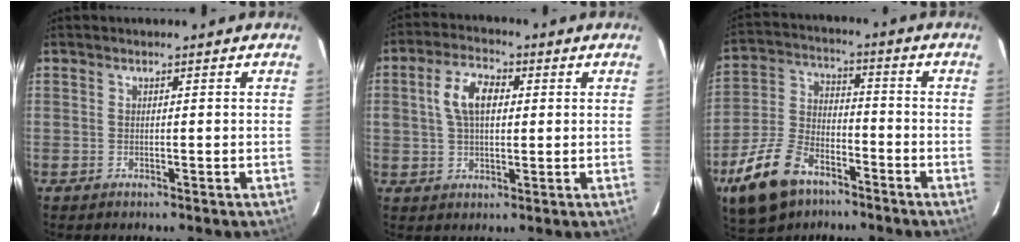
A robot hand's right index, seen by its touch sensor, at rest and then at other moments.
{"total": 7.6, "force": [1.5, 4.5, 5.9], "torque": [-0.112, 0.019, 0.029]}
{"total": 14.9, "force": [-9.4, 8.0, 8.4], "torque": [-0.195, 0.001, -0.168]}